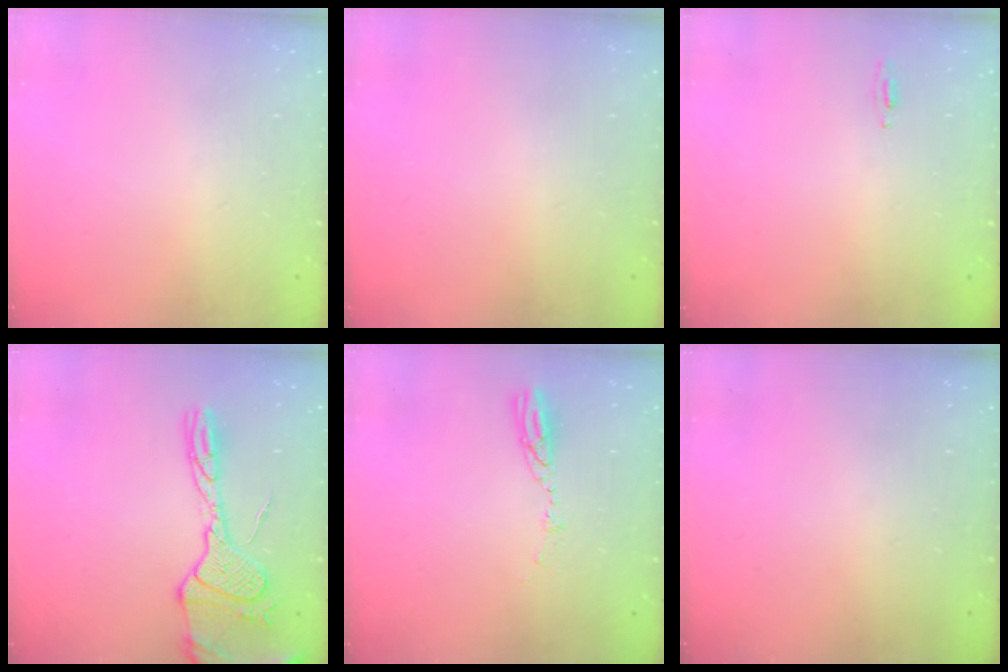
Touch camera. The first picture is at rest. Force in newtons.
{"total": 0.0}
{"total": 3.8, "press": 2.8, "slide": 2.6}
{"total": 17.0, "press": 17.0, "slide": 1.6}
{"total": 4.3, "press": 4.3, "slide": 0.4}
{"total": 0.0}